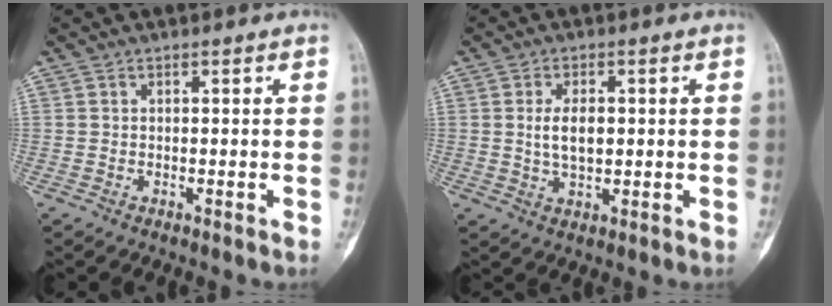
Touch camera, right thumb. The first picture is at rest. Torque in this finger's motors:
{"motor_torque": [0.68, 0.65, 0.35, -0.29, 0.07]}